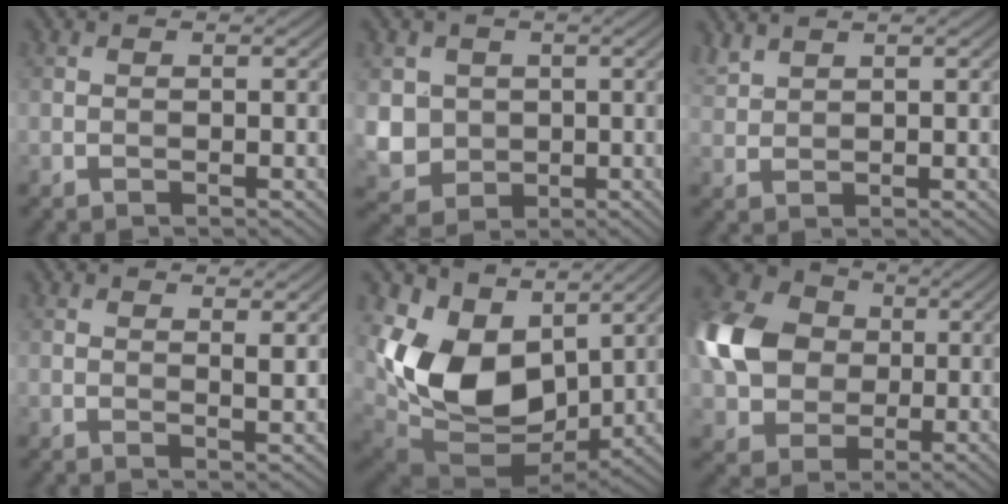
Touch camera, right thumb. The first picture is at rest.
{"total": 5.8, "force": [0.7, 5.4, 2.1], "torque": [-0.085, -0.014, 0.011]}
{"total": 2.2, "force": [2.0, 0.4, 0.8], "torque": [-0.028, 0.005, 0.051]}
{"total": 1.8, "force": [1.1, 0.3, 1.4], "torque": [-0.023, -0.006, 0.020]}
{"total": 13.5, "force": [3.3, 9.5, 9.0], "torque": [-0.214, -0.006, 0.067]}
{"total": 12.8, "force": [0.7, 10.3, 7.5], "torque": [-0.206, 0.011, 0.000]}